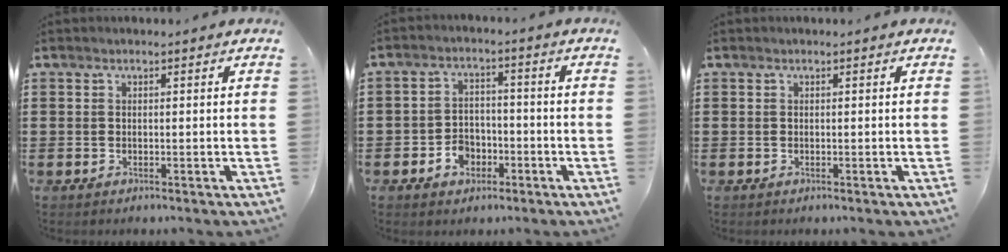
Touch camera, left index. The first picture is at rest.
{"total": 4.3, "force": [-2.3, 3.1, 1.9], "torque": [-0.038, 0.008, -0.045]}
{"total": 0.0}